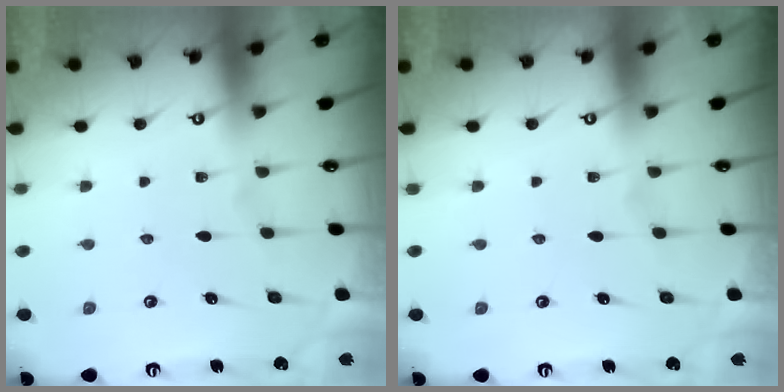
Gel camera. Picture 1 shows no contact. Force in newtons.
{"total": 0.0}